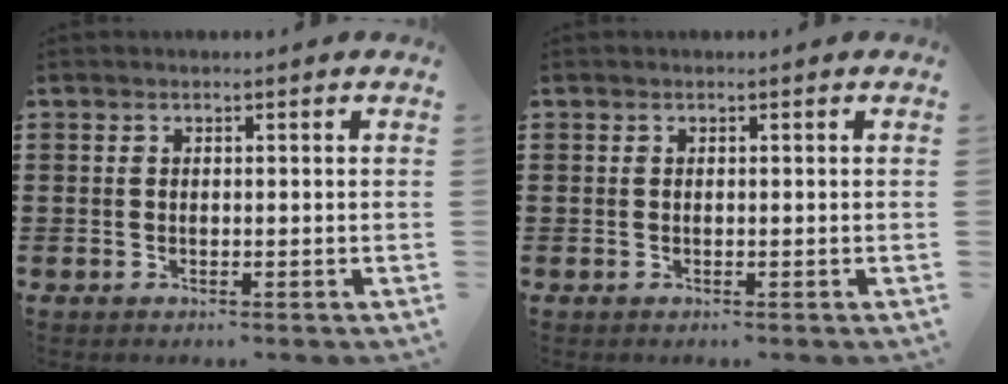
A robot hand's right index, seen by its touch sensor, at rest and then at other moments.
{"total": 0.0}